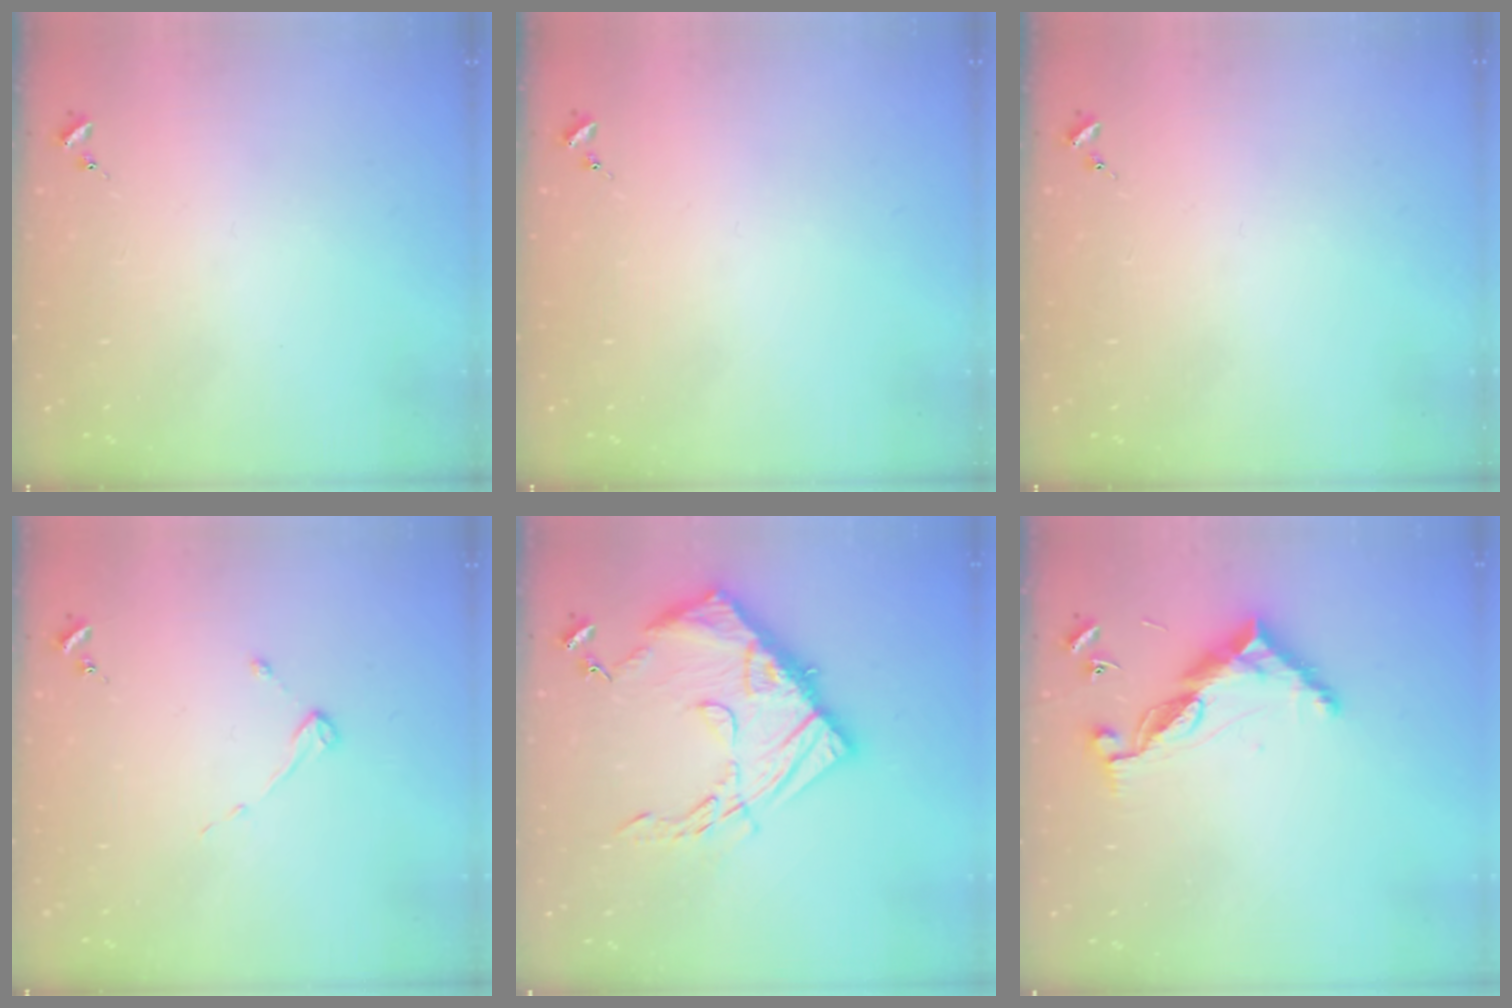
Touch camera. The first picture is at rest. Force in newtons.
{"total": 0.0}
{"total": 0.0}
{"total": 2.9, "press": 2.8, "slide": 0.3}
{"total": 17.5, "press": 17.5, "slide": 1.0}
{"total": 10.1, "press": 10.1, "slide": 0.4}